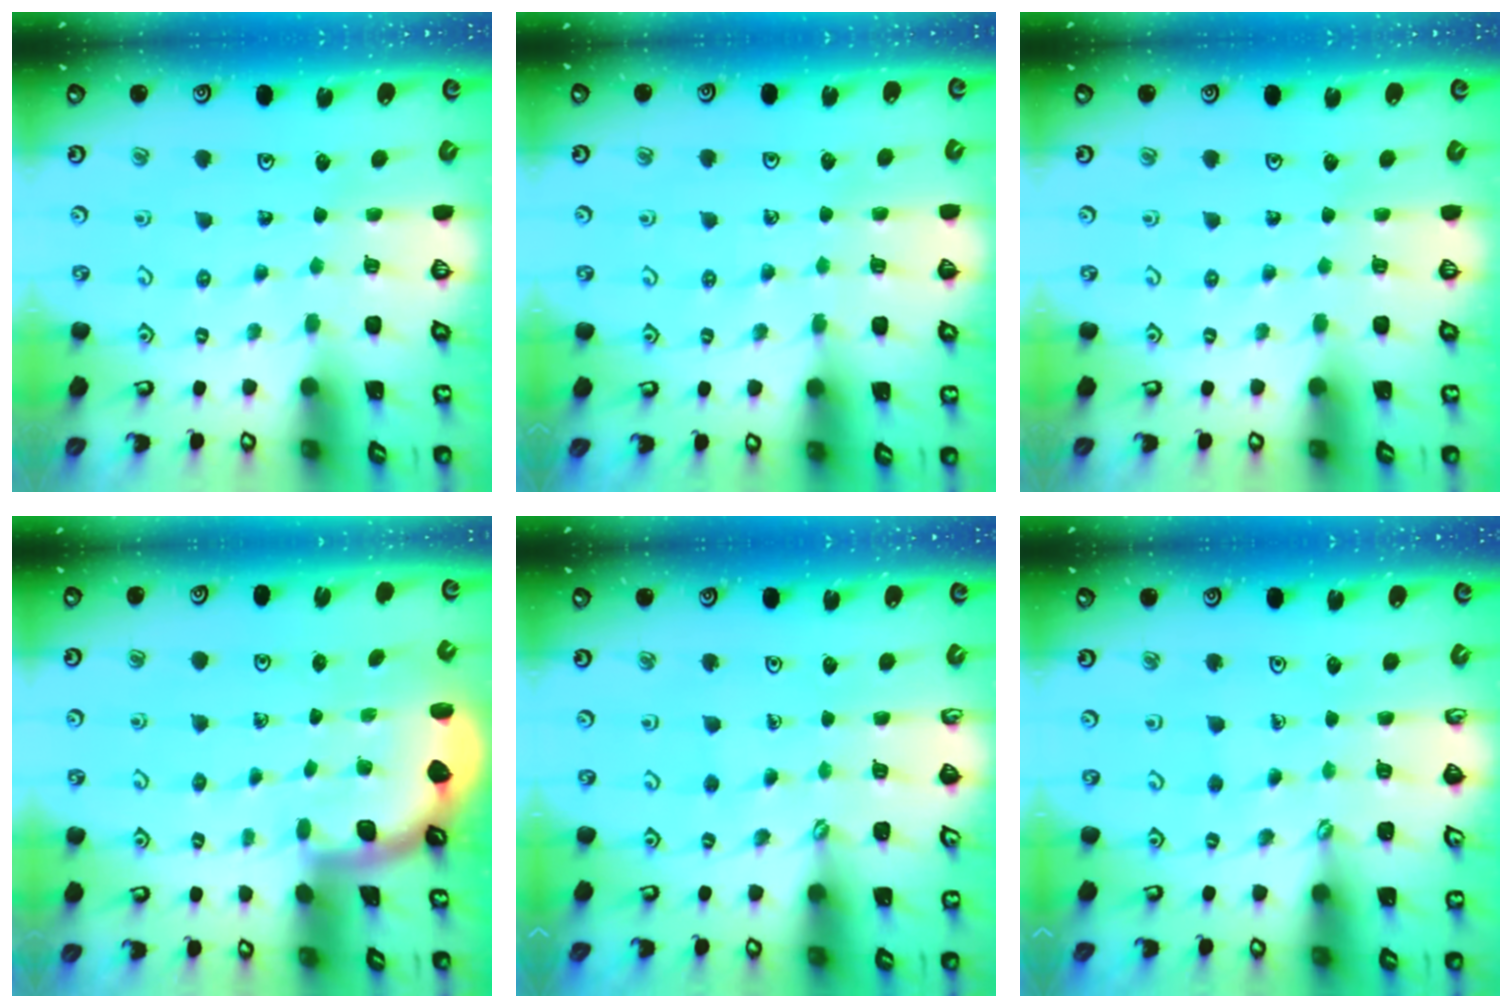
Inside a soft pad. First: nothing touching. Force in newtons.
{"total": 4.1, "press": 3.7, "slide": 1.8}
{"total": 0.0}
{"total": 1.7, "press": 1.6, "slide": 0.1}
{"total": 1.1, "press": 1.1, "slide": 0.1}
{"total": 1.1, "press": 1.1, "slide": 0.1}